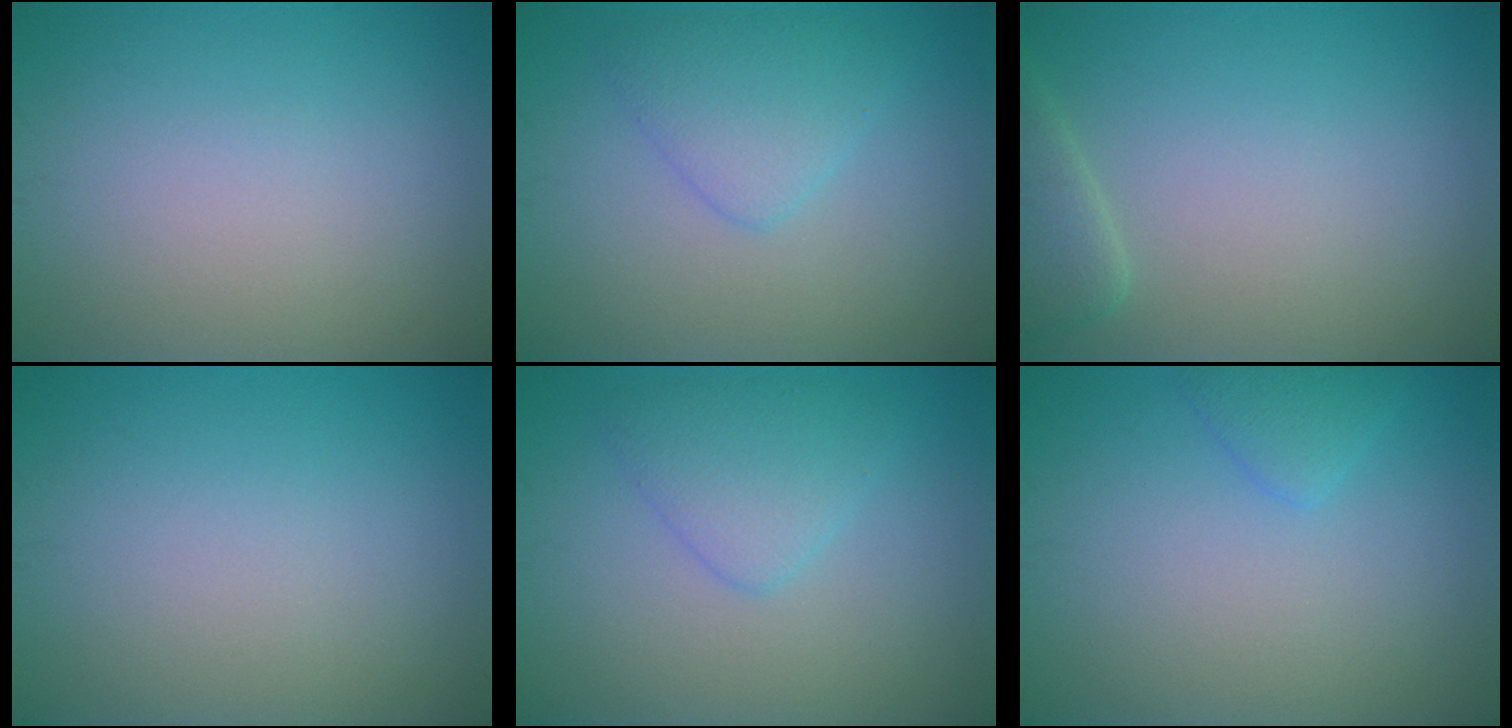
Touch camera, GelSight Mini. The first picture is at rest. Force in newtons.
{"total": 3.0, "press": 3.0, "slide": 0.0}
{"total": 2.2, "press": 2.2, "slide": 0.2}
{"total": 0.0}
{"total": 3.0, "press": 3.0, "slide": 0.0}
{"total": 1.5, "press": 1.5, "slide": 0.1}